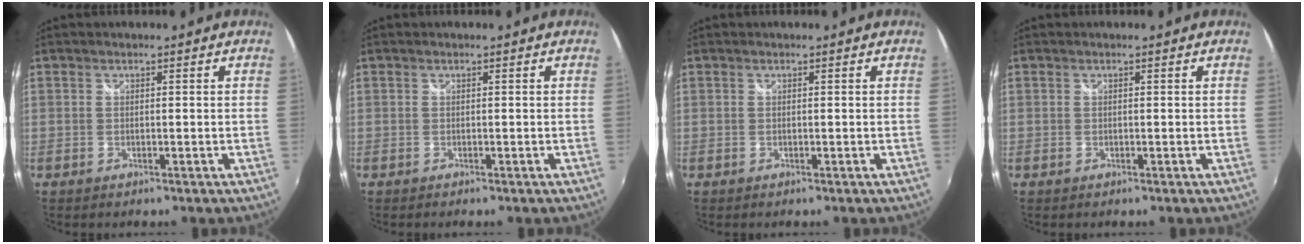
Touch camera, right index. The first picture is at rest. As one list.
[{"total": 0.0}, {"total": 0.0}, {"total": 0.0}]